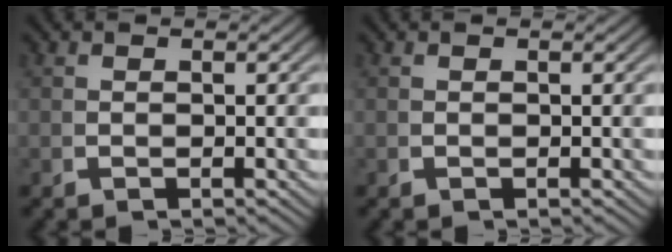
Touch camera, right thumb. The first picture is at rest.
{"total": 0.0}